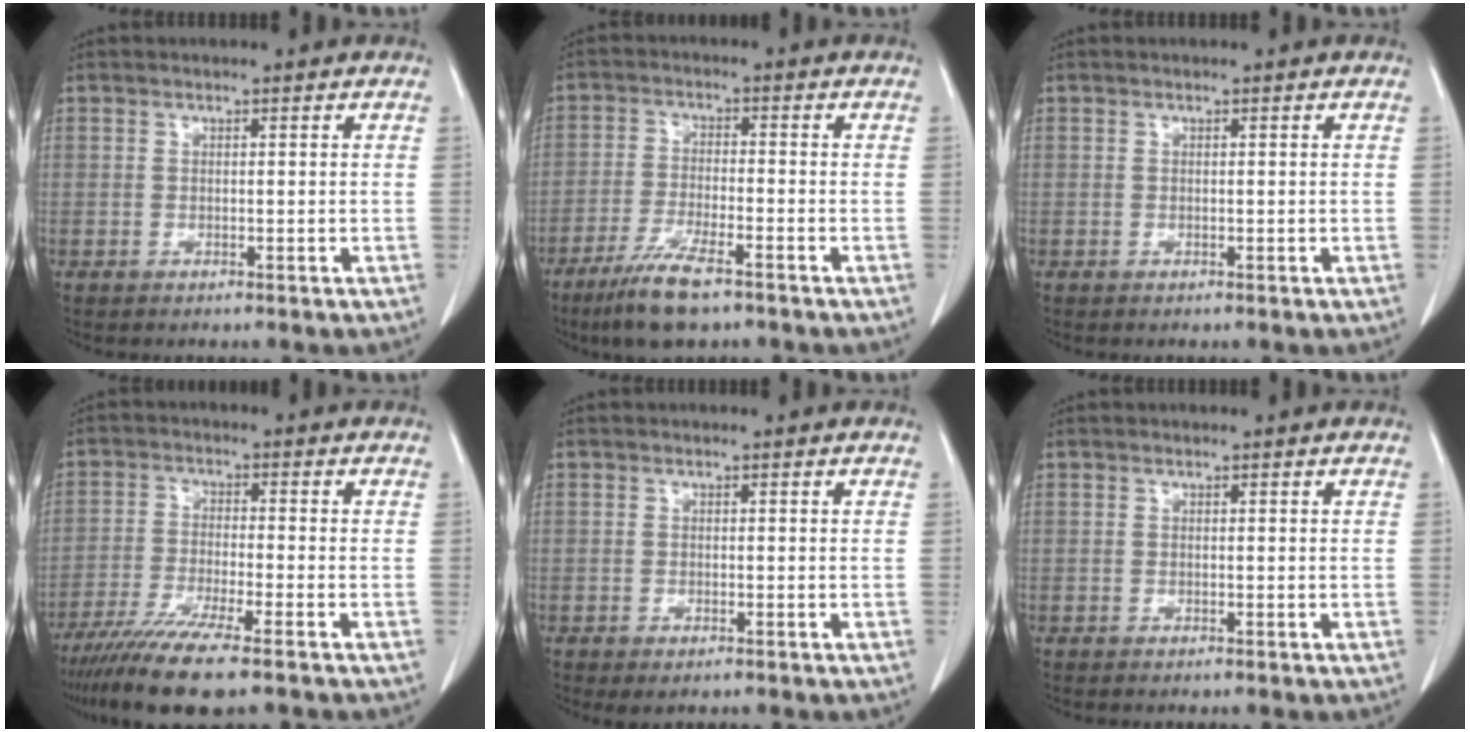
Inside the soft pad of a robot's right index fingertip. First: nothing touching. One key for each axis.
{"total": 8.2, "fx": -5.6, "fy": 1.2, "fz": 5.9, "tx": -0.115, "ty": -0.019, "tz": -0.097}
{"total": 0.0}
{"total": 10.6, "fx": -7.9, "fy": 0.1, "fz": 7.1, "tx": -0.122, "ty": -0.028, "tz": -0.132}
{"total": 1.5, "fx": -0.8, "fy": 0.6, "fz": 1.1, "tx": -0.015, "ty": -0.003, "tz": -0.003}
{"total": 0.0}